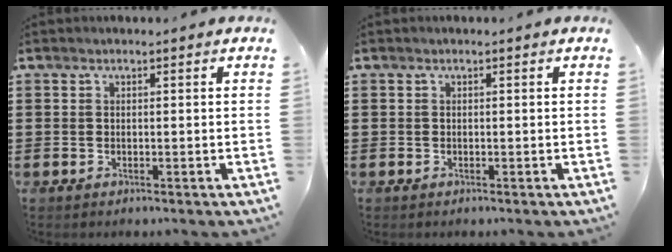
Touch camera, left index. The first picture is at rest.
{"total": 0.0}